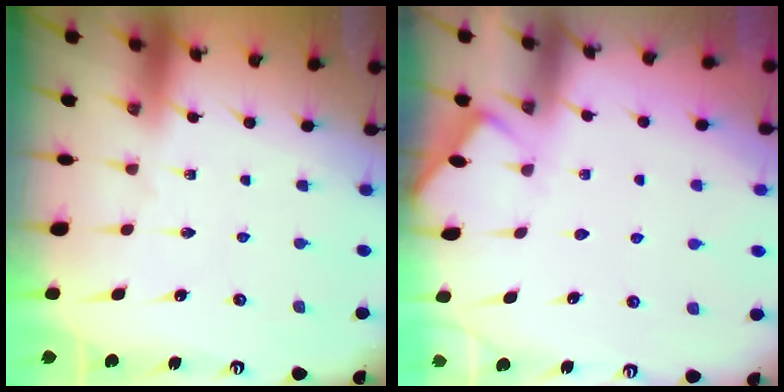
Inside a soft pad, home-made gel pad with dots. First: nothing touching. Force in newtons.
{"total": 3.9, "press": 3.9, "slide": 0.5}